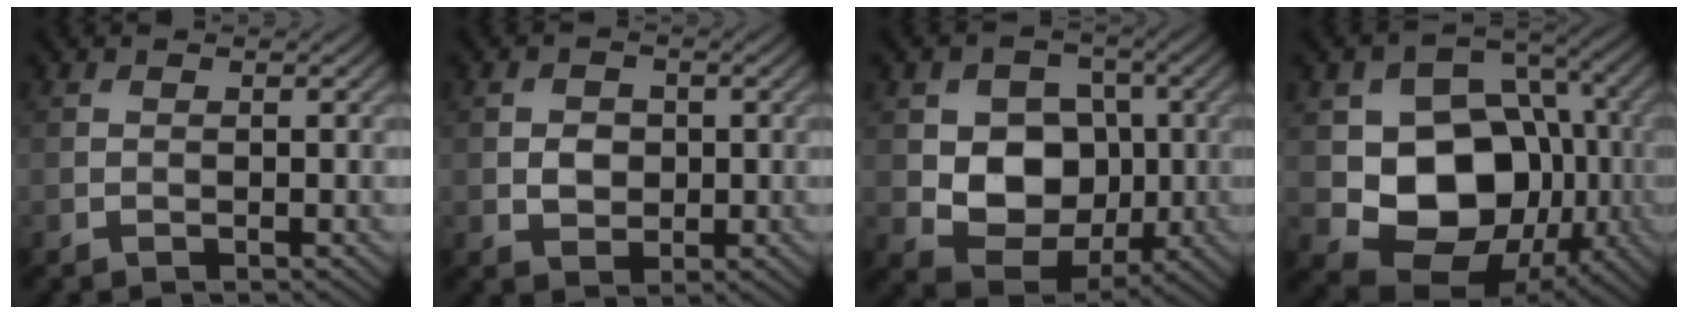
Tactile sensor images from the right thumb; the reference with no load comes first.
{"total": 2.7, "force": [0.0, 2.3, 1.4], "torque": [-0.029, -0.002, -0.005]}
{"total": 8.6, "force": [-0.1, 7.0, 5.0], "torque": [-0.106, -0.012, -0.011]}
{"total": 13.4, "force": [-1.6, 10.4, 8.3], "torque": [-0.132, -0.021, -0.027]}